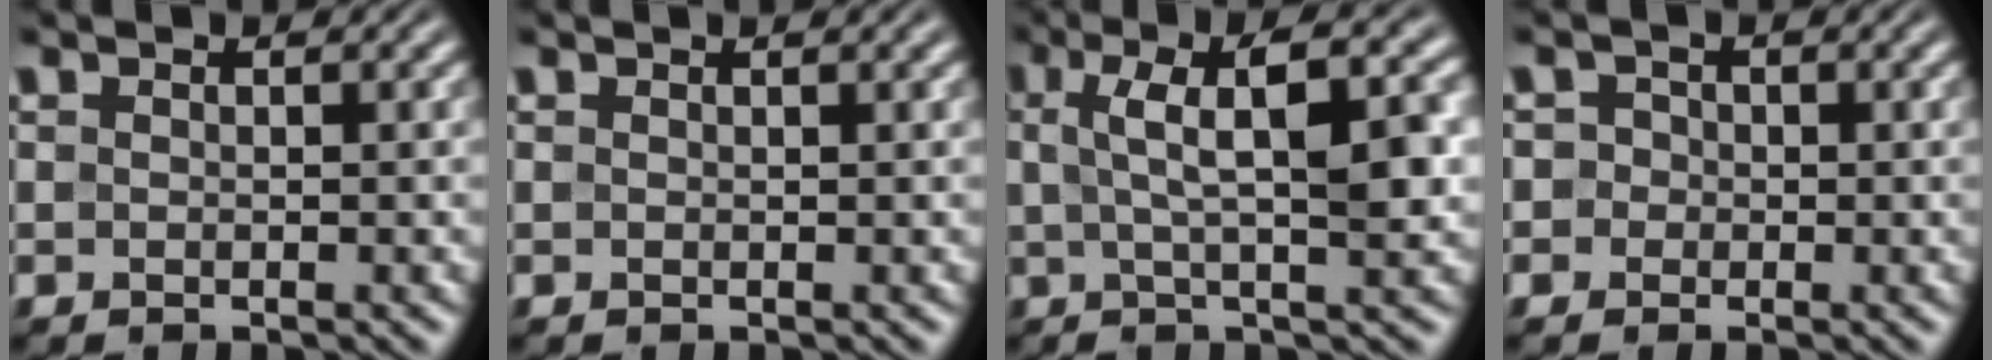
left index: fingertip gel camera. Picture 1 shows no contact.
{"total": 1.1, "force": [0.7, 0.3, 0.8], "torque": [-0.006, 0.004, 0.006]}
{"total": 8.5, "force": [1.5, 2.4, 8.0], "torque": [-0.111, 0.015, 0.019]}
{"total": 2.0, "force": [0.3, 1.9, 0.5], "torque": [0.016, 0.014, -0.011]}